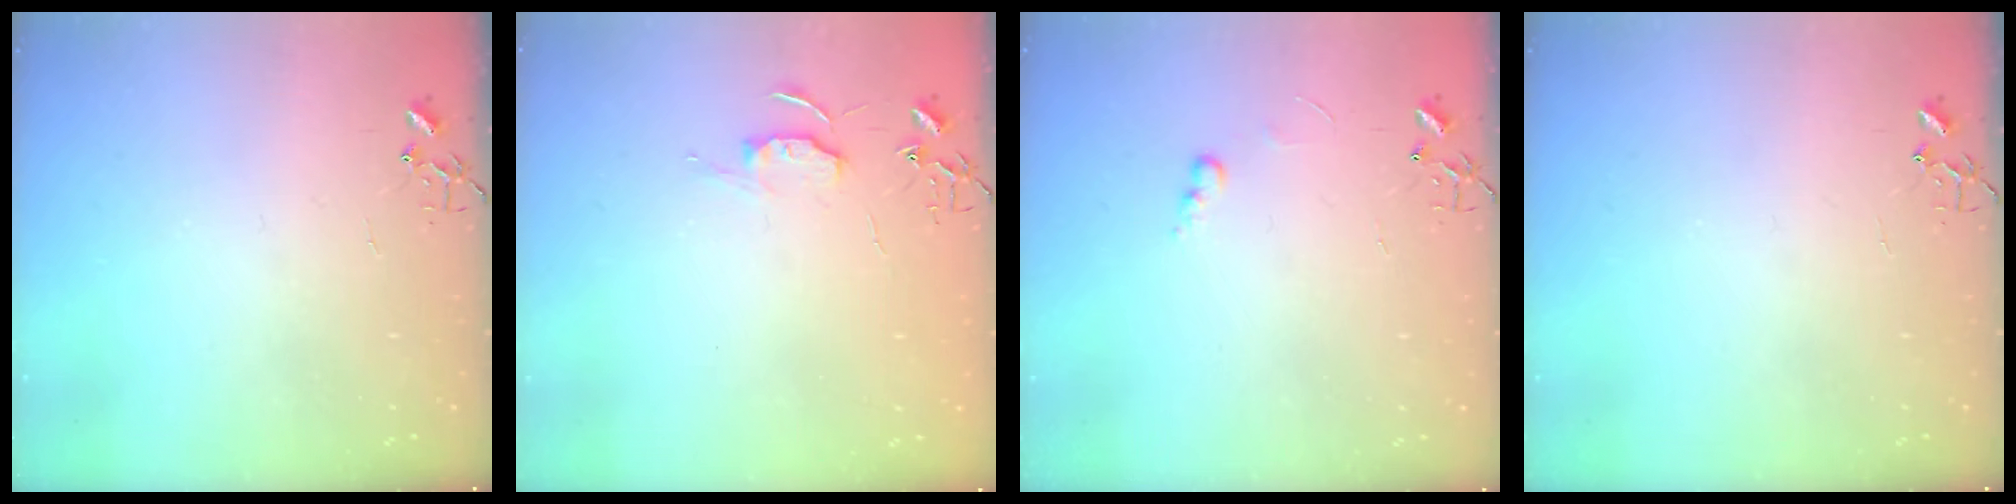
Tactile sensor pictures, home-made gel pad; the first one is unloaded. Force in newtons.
{"total": 5.7, "press": 5.7, "slide": 0.6}
{"total": 5.6, "press": 5.6, "slide": 0.7}
{"total": 0.0}